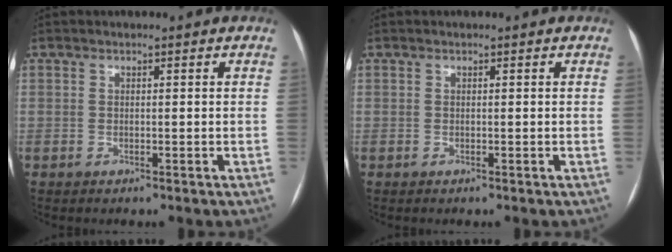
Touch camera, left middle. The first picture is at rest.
{"total": 0.0}